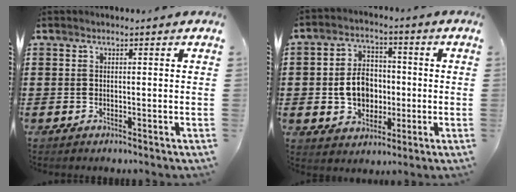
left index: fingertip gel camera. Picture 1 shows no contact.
{"total": 7.3, "force": [-0.7, 5.7, 4.4], "torque": [-0.089, 0.005, -0.017]}